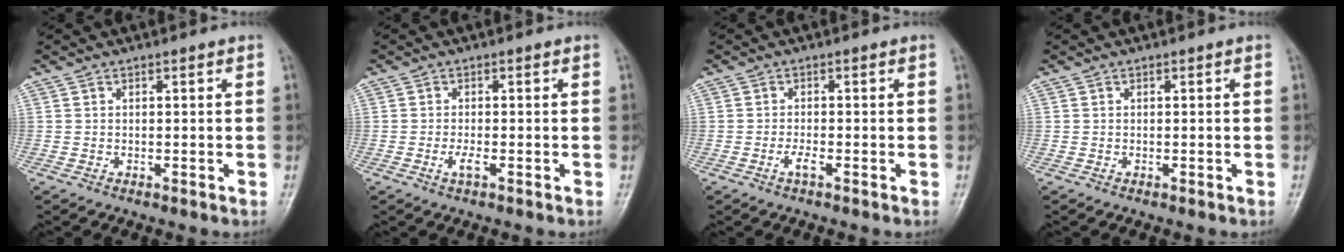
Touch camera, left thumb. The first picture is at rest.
{"total": 1.8, "force": [-0.5, 0.5, 1.7], "torque": [-0.033, -0.003, -0.011]}
{"total": 1.7, "force": [-0.8, 0.4, 1.4], "torque": [-0.030, -0.002, -0.019]}
{"total": 0.0}